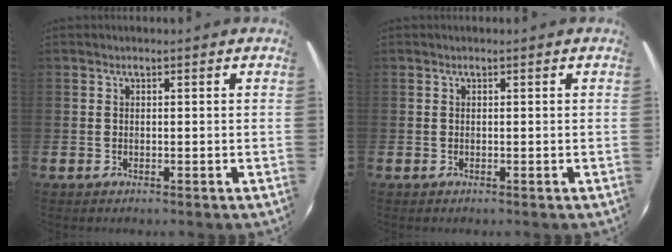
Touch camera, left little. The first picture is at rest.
{"total": 0.0}